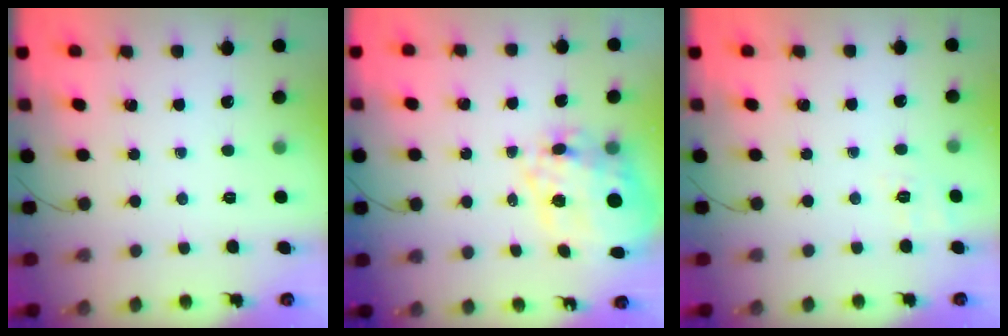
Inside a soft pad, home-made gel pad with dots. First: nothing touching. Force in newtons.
{"total": 15.8, "press": 15.4, "slide": 3.3}
{"total": 2.5, "press": 1.1, "slide": 2.2}